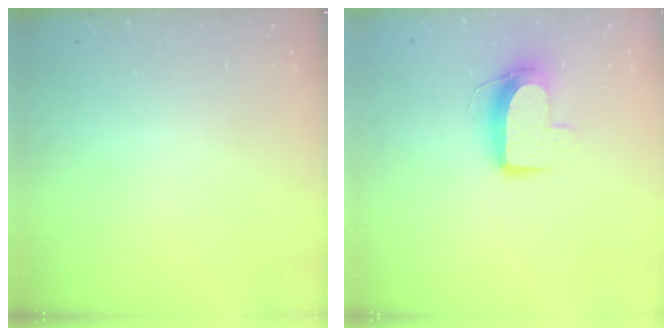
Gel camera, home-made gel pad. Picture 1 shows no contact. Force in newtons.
{"total": 10.2, "press": 10.2, "slide": 0.8}